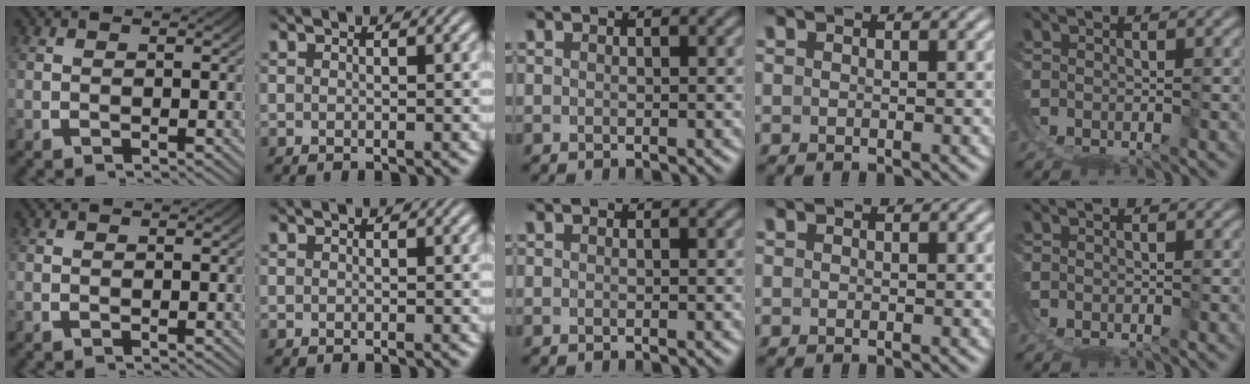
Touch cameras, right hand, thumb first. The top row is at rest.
{}